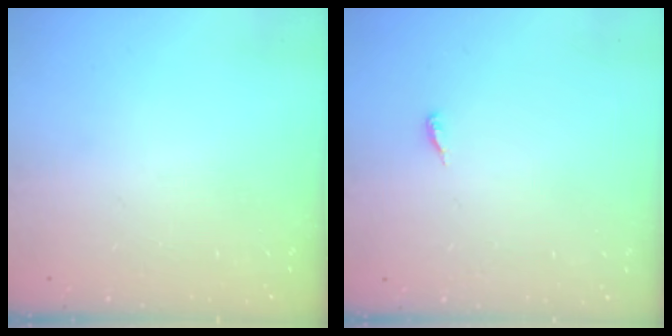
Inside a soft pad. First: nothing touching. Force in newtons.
{"total": 3.2, "press": 3.2, "slide": 0.2}